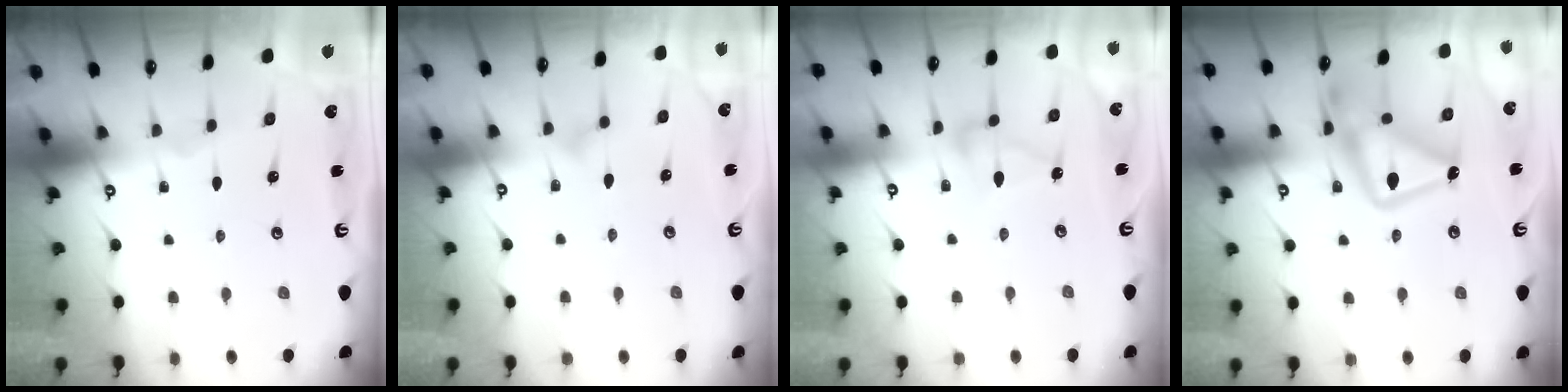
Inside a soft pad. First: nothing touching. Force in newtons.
{"total": 6.1, "press": 6.1, "slide": 0.3}
{"total": 5.3, "press": 5.3, "slide": 0.3}
{"total": 18.9, "press": 18.8, "slide": 1.2}